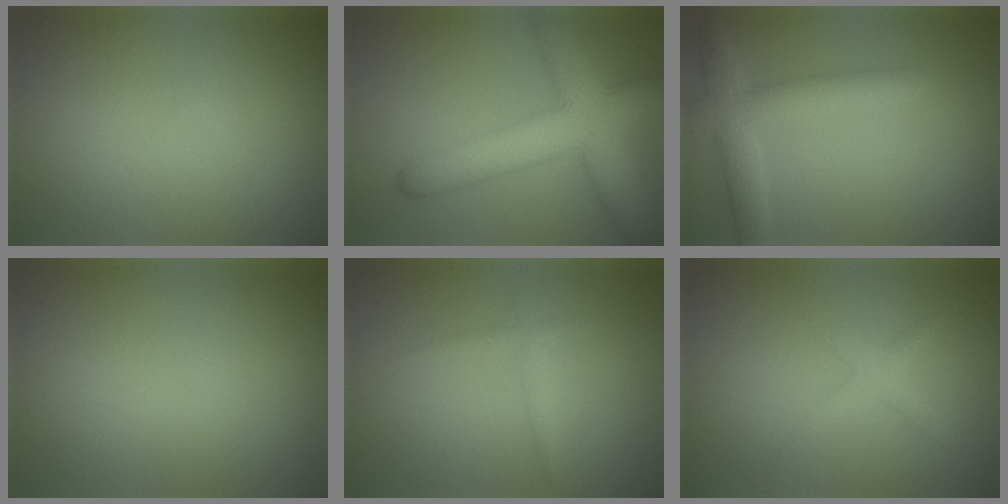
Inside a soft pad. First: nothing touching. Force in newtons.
{"total": 9.1, "press": 9.1, "slide": 0.3}
{"total": 4.2, "press": 4.2, "slide": 0.2}
{"total": 0.0}
{"total": 1.1, "press": 1.1, "slide": 0.1}
{"total": 1.9, "press": 1.9, "slide": 0.1}